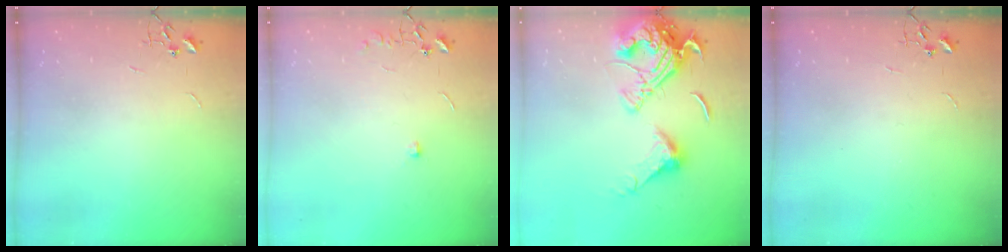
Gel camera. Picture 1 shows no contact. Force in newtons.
{"total": 6.1, "press": 6.1, "slide": 0.8}
{"total": 19.0, "press": 18.9, "slide": 1.9}
{"total": 0.0}